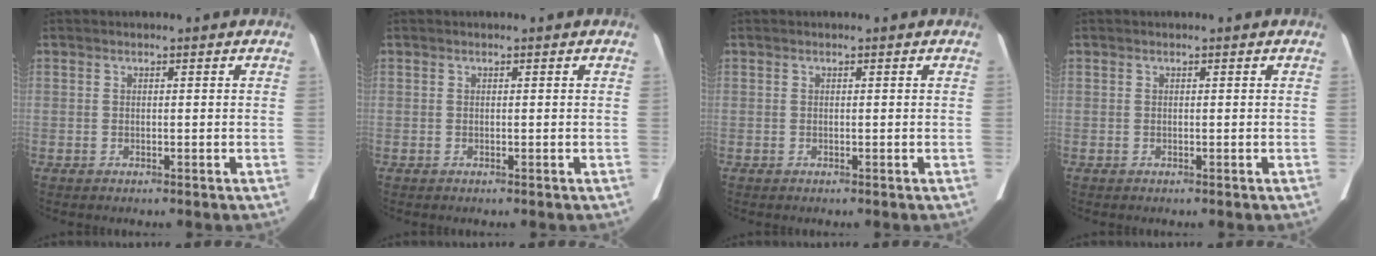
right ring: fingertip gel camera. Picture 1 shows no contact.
{"total": 0.0}
{"total": 0.0}
{"total": 0.0}